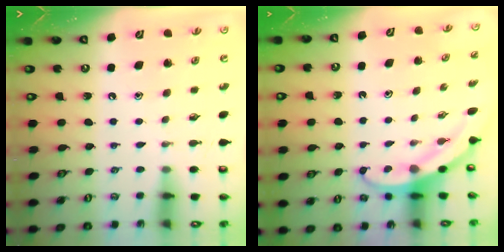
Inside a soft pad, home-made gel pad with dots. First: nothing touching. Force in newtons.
{"total": 3.7, "press": 3.6, "slide": 0.4}